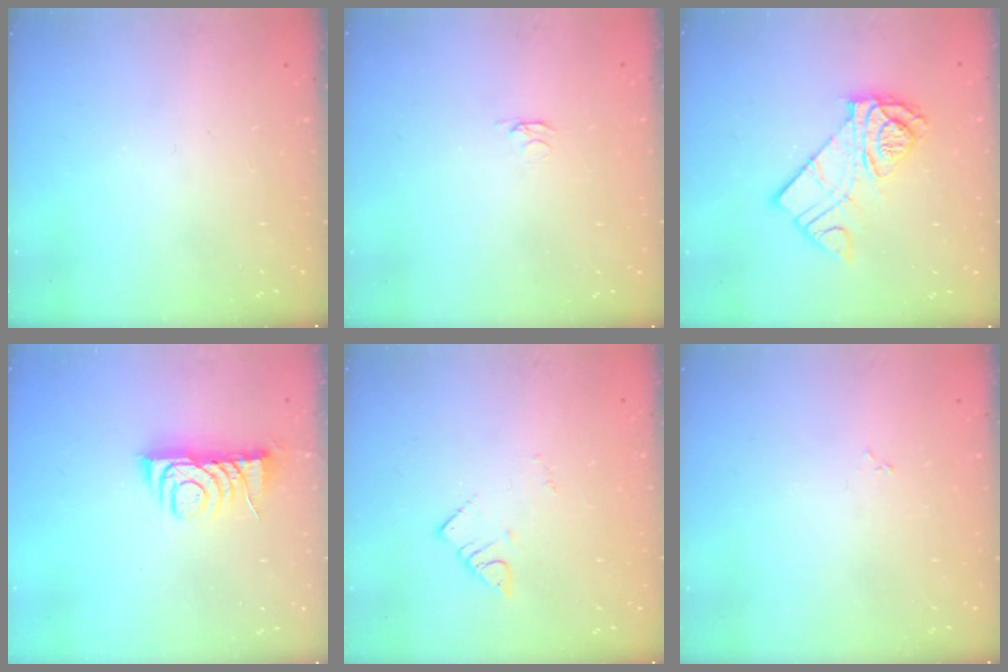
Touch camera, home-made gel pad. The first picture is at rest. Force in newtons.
{"total": 2.1, "press": 2.0, "slide": 0.3}
{"total": 12.9, "press": 12.9, "slide": 0.7}
{"total": 8.0, "press": 7.9, "slide": 0.4}
{"total": 2.6, "press": 2.6, "slide": 0.1}
{"total": 1.9, "press": 1.9, "slide": 0.3}